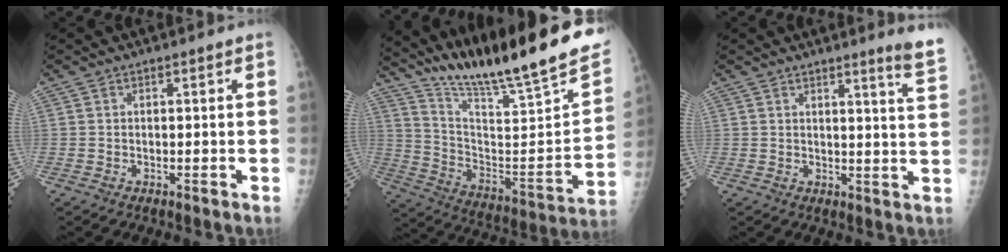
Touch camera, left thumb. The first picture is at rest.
{"total": 27.5, "force": [21.9, 2.1, 16.5], "torque": [-0.249, -0.122, 0.348]}
{"total": 6.3, "force": [5.2, -0.9, 3.6], "torque": [-0.044, -0.053, 0.051]}